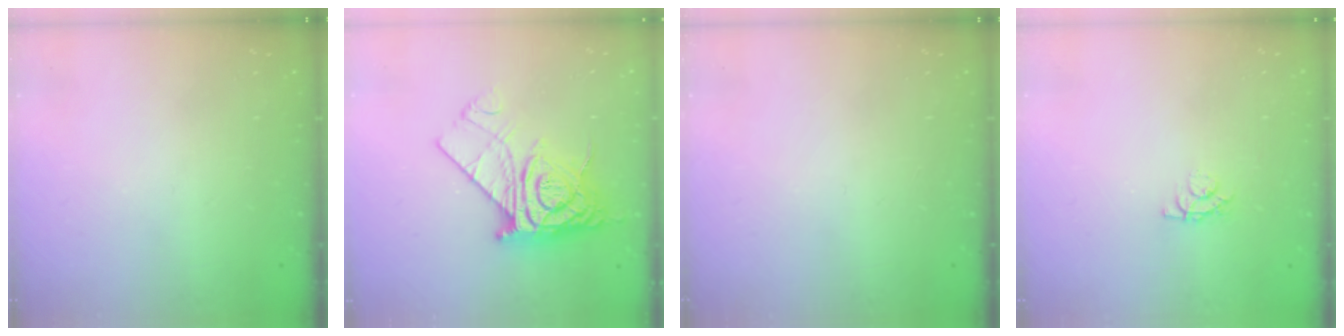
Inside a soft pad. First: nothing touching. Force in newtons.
{"total": 12.9, "press": 12.8, "slide": 1.5}
{"total": 0.0}
{"total": 3.6, "press": 3.6, "slide": 0.4}